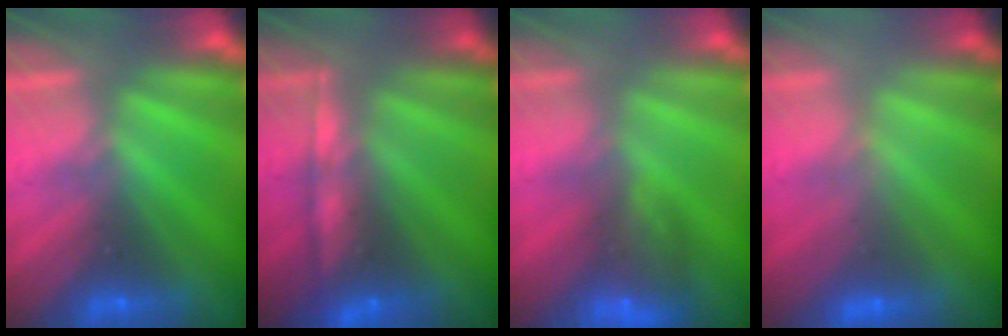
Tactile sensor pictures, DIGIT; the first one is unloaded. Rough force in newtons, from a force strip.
{"total": 6.9}
{"total": 7.8}
{"total": 2.9}